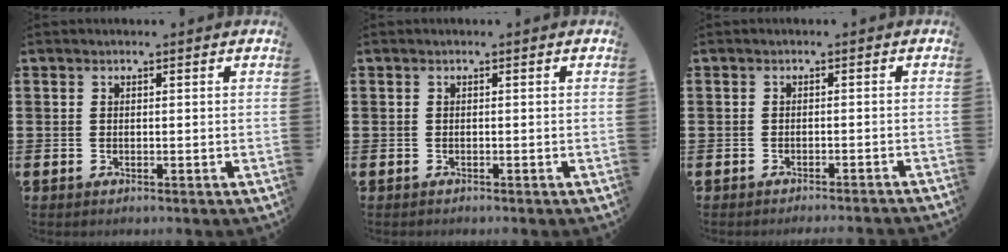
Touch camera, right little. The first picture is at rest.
{"total": 0.0}
{"total": 1.1, "force": [-1.1, -0.3, 0.0], "torque": [0.000, 0.002, -0.022]}